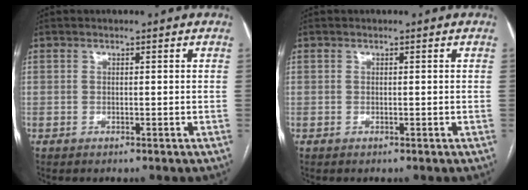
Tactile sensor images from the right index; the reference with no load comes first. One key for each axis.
{"total": 0.0}